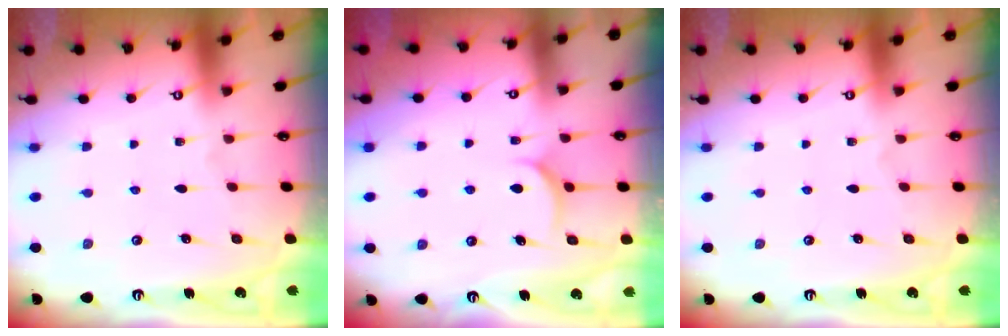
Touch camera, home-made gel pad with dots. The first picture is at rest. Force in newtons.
{"total": 6.2, "press": 6.2, "slide": 0.2}
{"total": 0.0}